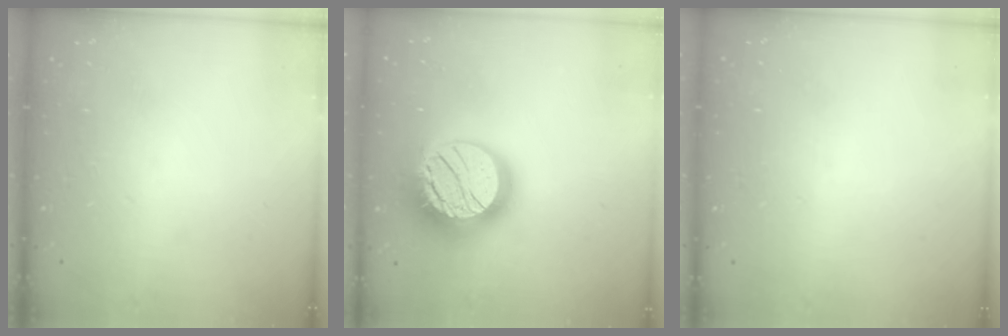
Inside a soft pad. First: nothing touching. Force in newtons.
{"total": 23.1, "press": 23.1, "slide": 1.5}
{"total": 0.5, "press": 0.5, "slide": 0.1}